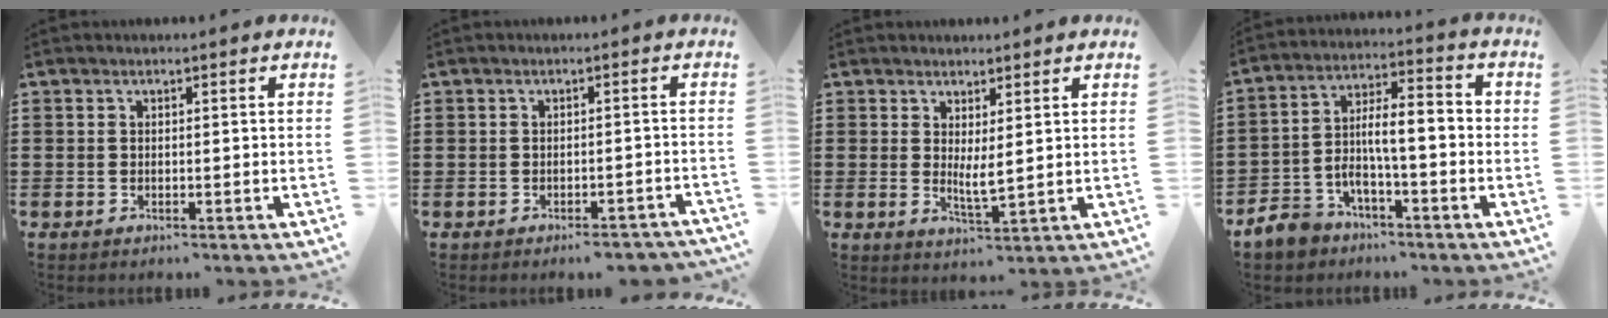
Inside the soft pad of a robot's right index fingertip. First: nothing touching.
{"total": 2.3, "force": [-2.2, 0.5, 0.4], "torque": [-0.011, 0.001, -0.045]}
{"total": 3.2, "force": [1.2, 0.7, 2.9], "torque": [-0.049, -0.006, 0.021]}
{"total": 6.5, "force": [-2.4, 2.8, 5.4], "torque": [-0.114, -0.008, -0.052]}